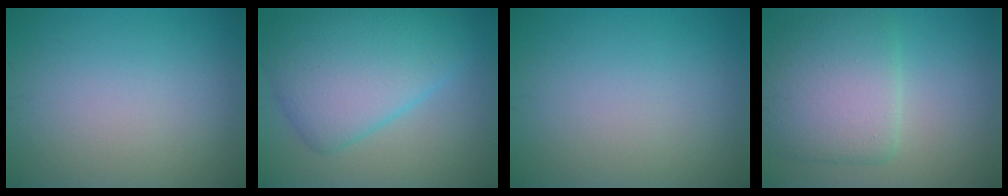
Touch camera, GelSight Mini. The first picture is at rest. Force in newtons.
{"total": 7.8, "press": 7.8, "slide": 0.2}
{"total": 0.0}
{"total": 7.2, "press": 7.2, "slide": 0.2}